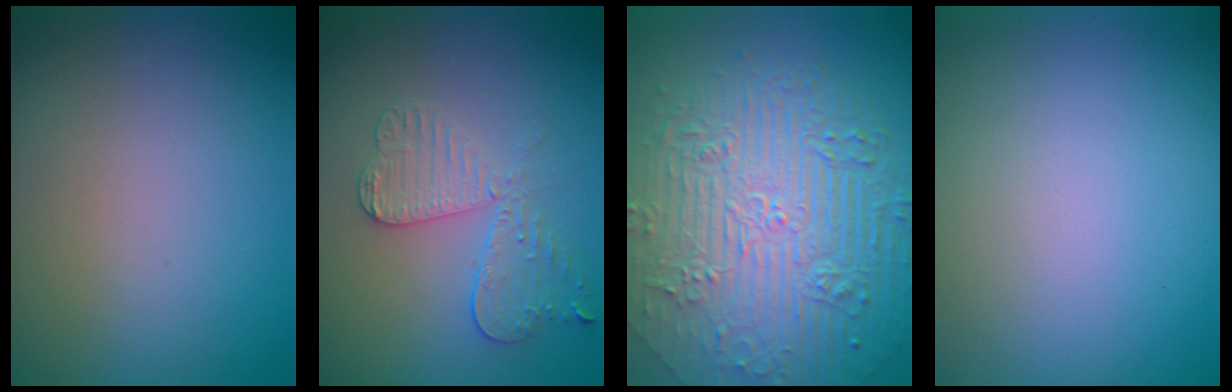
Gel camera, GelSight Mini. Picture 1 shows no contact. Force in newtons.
{"total": 3.7, "press": 3.3, "slide": 1.8}
{"total": 10.6, "press": 7.0, "slide": 7.9}
{"total": 0.0}